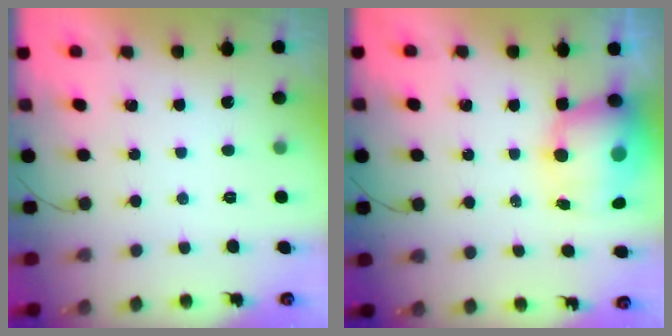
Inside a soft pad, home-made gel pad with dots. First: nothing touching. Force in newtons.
{"total": 12.5, "press": 12.2, "slide": 3.0}